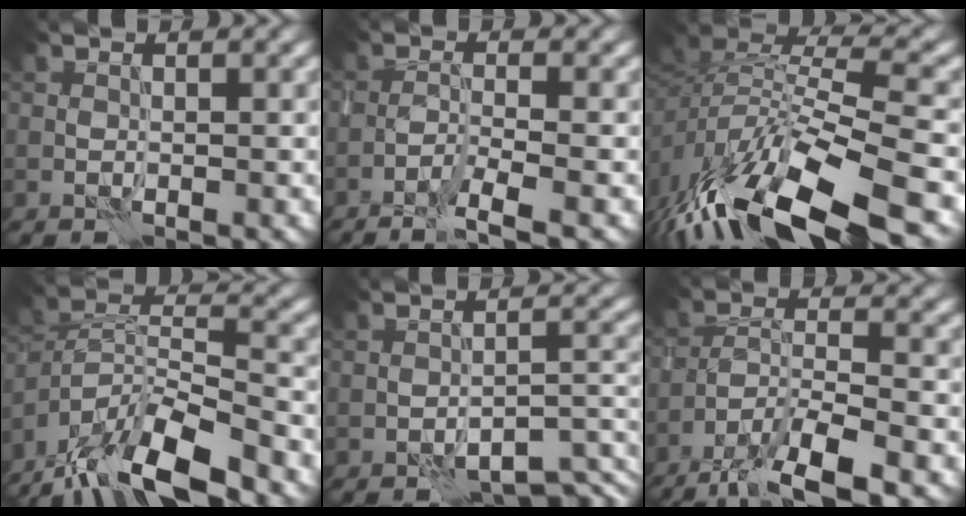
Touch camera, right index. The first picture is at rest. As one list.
[{"total": 3.1, "force": [-2.1, 0.1, 2.2], "torque": [-0.039, 0.005, -0.048]}, {"total": 14.9, "force": [-9.2, 5.3, 10.5], "torque": [-0.220, -0.004, -0.153]}, {"total": 12.3, "force": [-9.8, 3.1, 6.8], "torque": [-0.127, 0.006, -0.173]}, {"total": 4.5, "force": [-3.5, 1.1, 2.7], "torque": [-0.029, 0.006, -0.045]}, {"total": 8.6, "force": [-6.3, 2.3, 5.5], "torque": [-0.094, 0.000, -0.119]}]